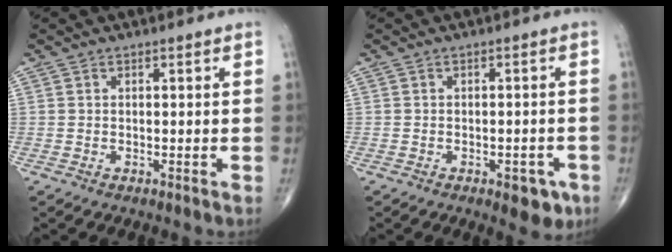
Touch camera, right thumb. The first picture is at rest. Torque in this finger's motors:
{"motor_torque": [0.64, 0.80, 0.03, 0.06, 0.14]}